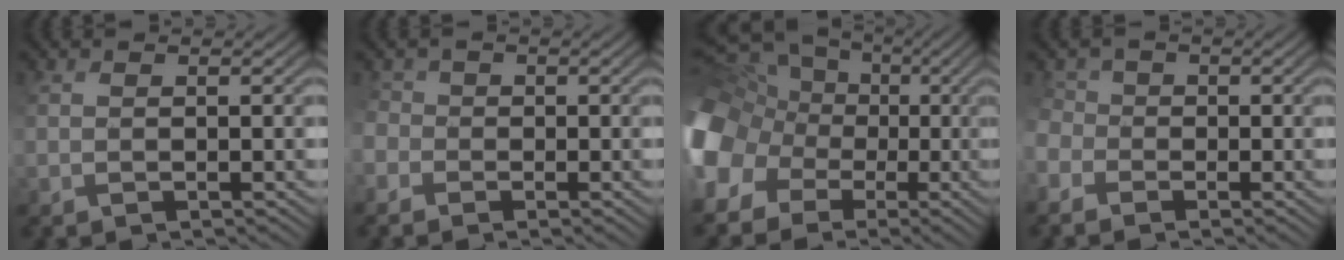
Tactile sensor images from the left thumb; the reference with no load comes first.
{"total": 2.8, "force": [-2.2, 1.6, -0.8], "torque": [-0.001, -0.006, -0.035]}
{"total": 14.4, "force": [-1.4, 13.0, 6.0], "torque": [-0.216, -0.005, -0.044]}
{"total": 3.3, "force": [-2.5, 2.2, -0.3], "torque": [-0.018, -0.005, -0.041]}